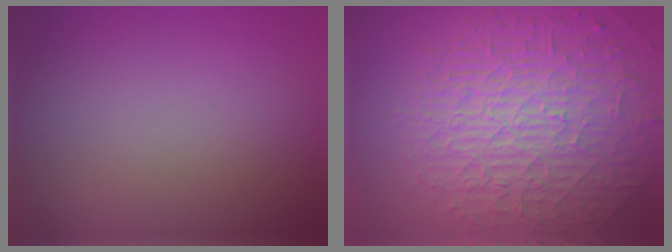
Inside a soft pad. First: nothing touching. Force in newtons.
{"total": 10.0, "press": 6.3, "slide": 7.7}